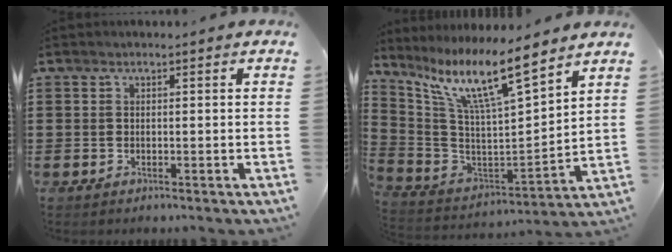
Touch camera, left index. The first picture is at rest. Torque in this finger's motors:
{"motor_torque": [2.14, 0.00, 0.97, 0.21]}